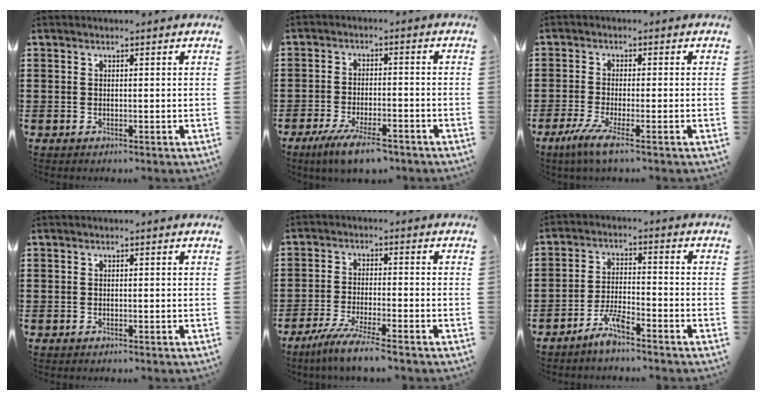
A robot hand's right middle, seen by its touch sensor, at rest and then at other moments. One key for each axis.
{"total": 6.2, "fx": -4.6, "fy": 1.4, "fz": 4.0, "tx": -0.081, "ty": -0.007, "tz": -0.085}
{"total": 4.1, "fx": -2.2, "fy": 0.4, "fz": 3.4, "tx": -0.077, "ty": -0.013, "tz": -0.042}
{"total": 0.0}
{"total": 5.4, "fx": -4.6, "fy": -0.3, "fz": 2.9, "tx": -0.066, "ty": -0.020, "tz": -0.089}
{"total": 4.7, "fx": -3.9, "fy": 0.5, "fz": 2.6, "tx": -0.059, "ty": 0.003, "tz": -0.077}